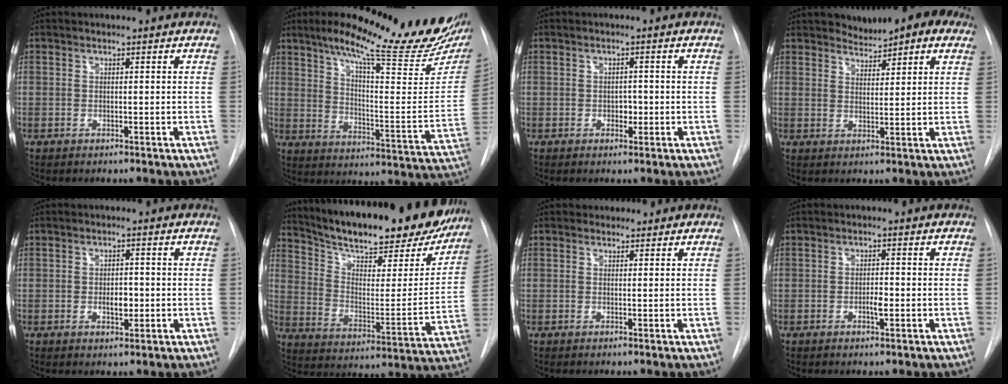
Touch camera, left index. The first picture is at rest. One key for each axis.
{"total": 25.0, "fx": 18.8, "fy": 3.8, "fz": 16.0, "tx": -0.233, "ty": -0.041, "tz": 0.247}
{"total": 1.7, "fx": -0.7, "fy": 1.1, "fz": 1.1, "tx": -0.014, "ty": -0.001, "tz": -0.009}
{"total": 7.1, "fx": 5.9, "fy": 2.4, "fz": 3.1, "tx": -0.038, "ty": 0.007, "tz": 0.070}
{"total": 2.8, "fx": -0.8, "fy": 1.4, "fz": 2.3, "tx": -0.036, "ty": -0.003, "tz": -0.008}
{"total": 28.3, "fx": 24.0, "fy": 6.5, "fz": 13.5, "tx": -0.218, "ty": -0.046, "tz": 0.325}
{"total": 1.2, "fx": 0.8, "fy": 0.9, "fz": -0.2, "tx": 0.008, "ty": 0.004, "tz": 0.005}
{"total": 1.9, "fx": -0.8, "fy": 0.5, "fz": 1.7, "tx": -0.031, "ty": -0.004, "tz": -0.014}